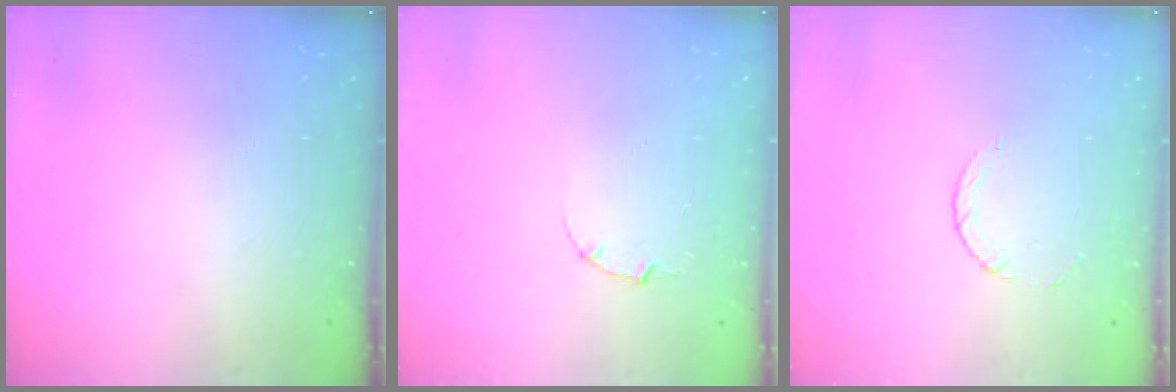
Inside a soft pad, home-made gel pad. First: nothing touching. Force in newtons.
{"total": 1.0, "press": 1.0, "slide": 0.3}
{"total": 2.4, "press": 2.4, "slide": 0.3}